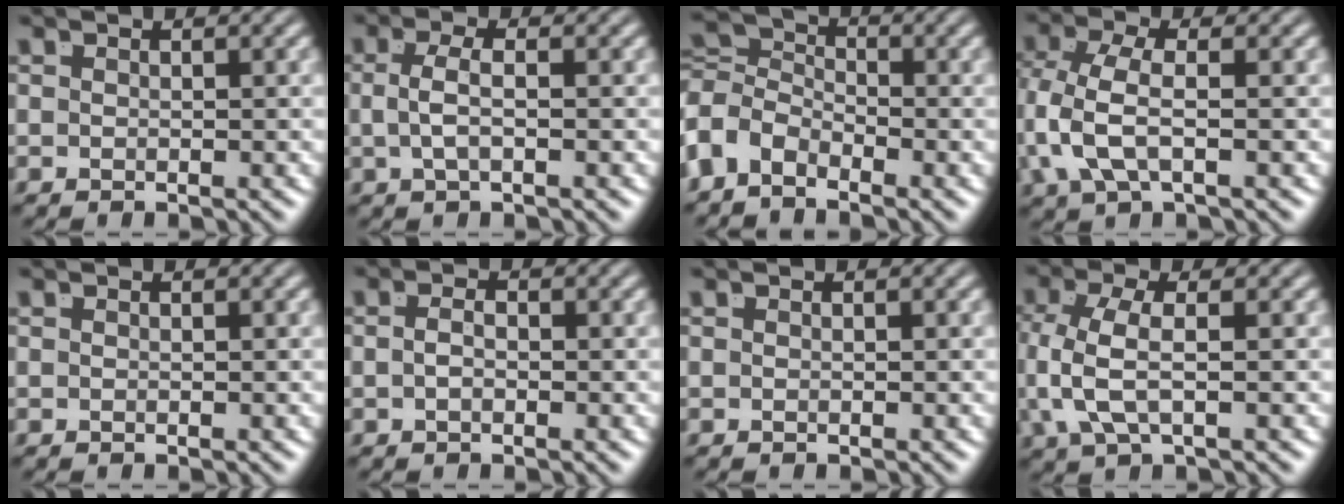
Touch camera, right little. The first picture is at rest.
{"total": 2.2, "force": [-0.2, 0.4, 2.1], "torque": [-0.046, -0.004, 0.001]}
{"total": 6.2, "force": [-1.5, 5.3, 2.8], "torque": [-0.072, -0.025, -0.025]}
{"total": 4.9, "force": [-0.5, 2.8, 3.9], "torque": [-0.114, -0.023, 0.004]}
{"total": 0.0}
{"total": 1.0, "force": [-0.6, -0.1, 0.8], "torque": [-0.012, -0.008, -0.007]}
{"total": 0.0}
{"total": 4.6, "force": [-0.2, 2.3, 3.9], "torque": [-0.110, -0.018, 0.011]}